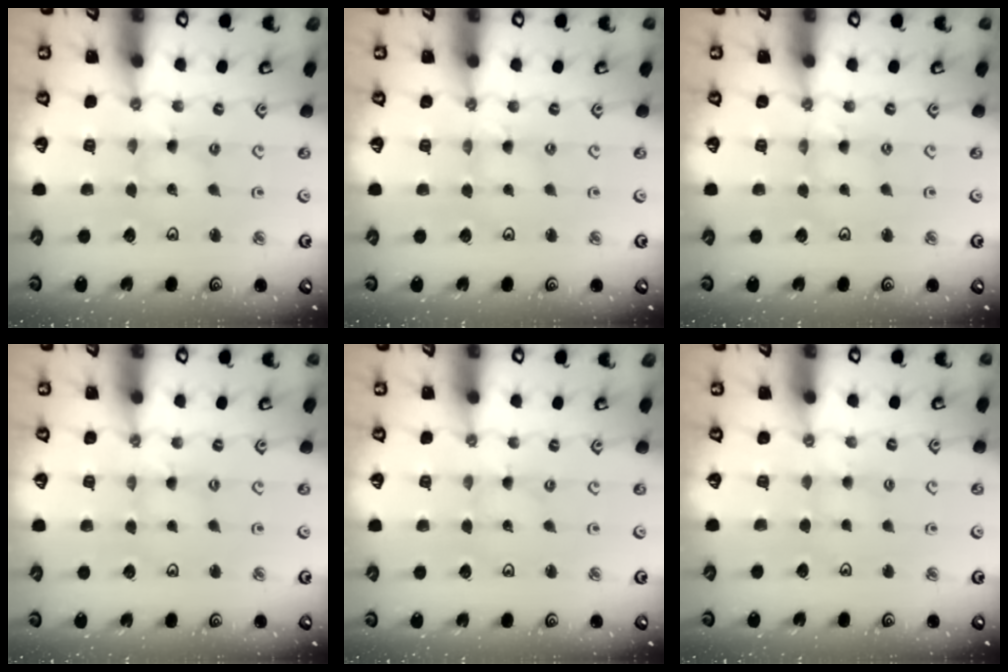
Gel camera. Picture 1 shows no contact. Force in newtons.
{"total": 1.0, "press": 0.9, "slide": 0.2}
{"total": 1.2, "press": 1.2, "slide": 0.3}
{"total": 1.1, "press": 1.1, "slide": 0.2}
{"total": 0.0}
{"total": 2.3, "press": 2.3, "slide": 0.4}